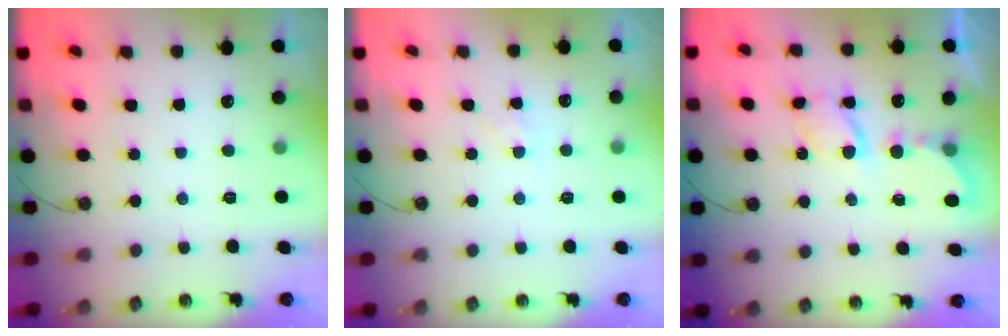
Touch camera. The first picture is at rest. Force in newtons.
{"total": 5.4, "press": 5.4, "slide": 0.7}
{"total": 6.4, "press": 6.4, "slide": 0.3}